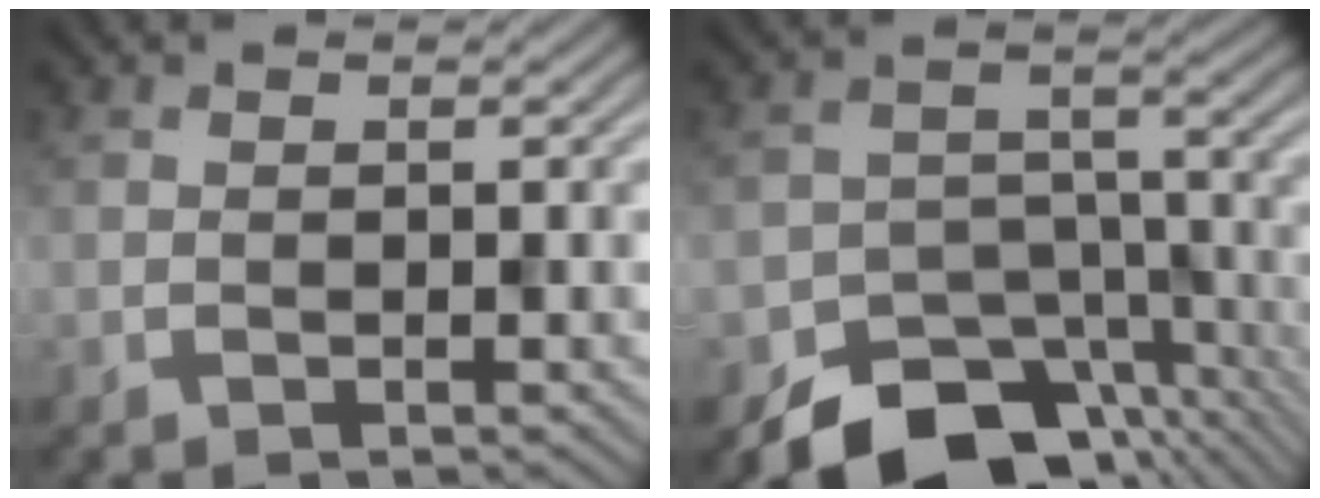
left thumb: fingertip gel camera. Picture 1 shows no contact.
{"total": 11.9, "force": [-8.5, 6.8, 4.9], "torque": [-0.076, -0.022, -0.121]}